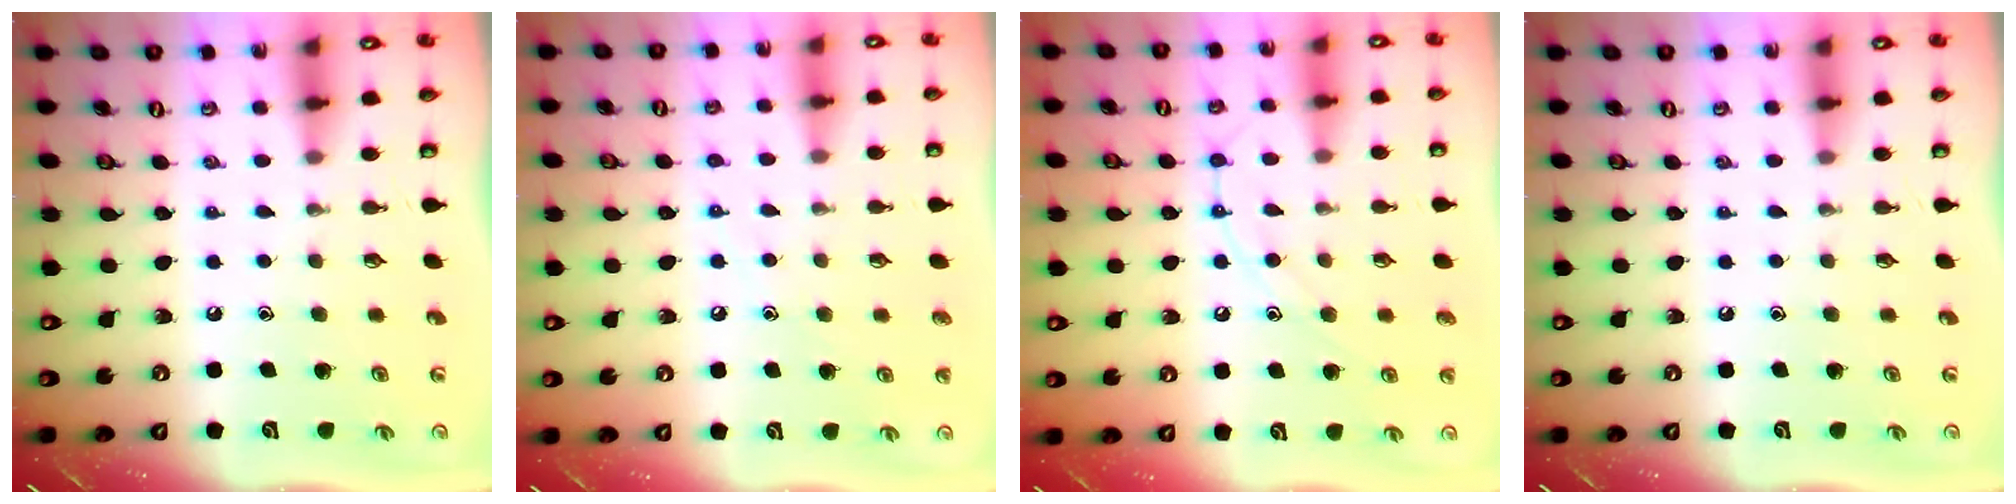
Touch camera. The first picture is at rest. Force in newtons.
{"total": 6.7, "press": 6.7, "slide": 0.4}
{"total": 10.8, "press": 10.7, "slide": 0.9}
{"total": 0.0}